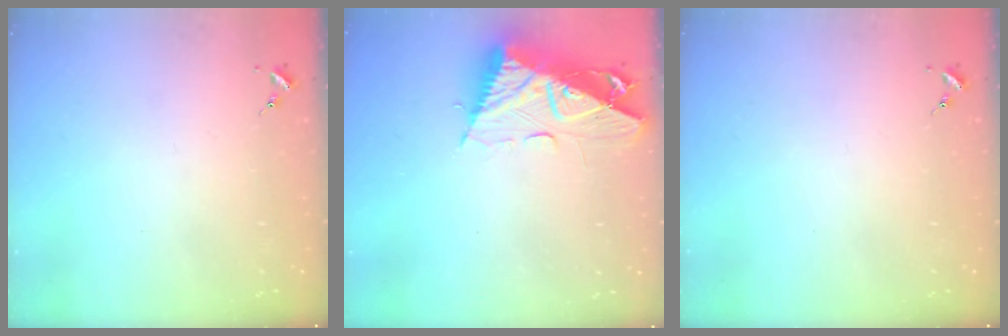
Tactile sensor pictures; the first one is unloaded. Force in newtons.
{"total": 13.3, "press": 13.2, "slide": 1.4}
{"total": 0.0}